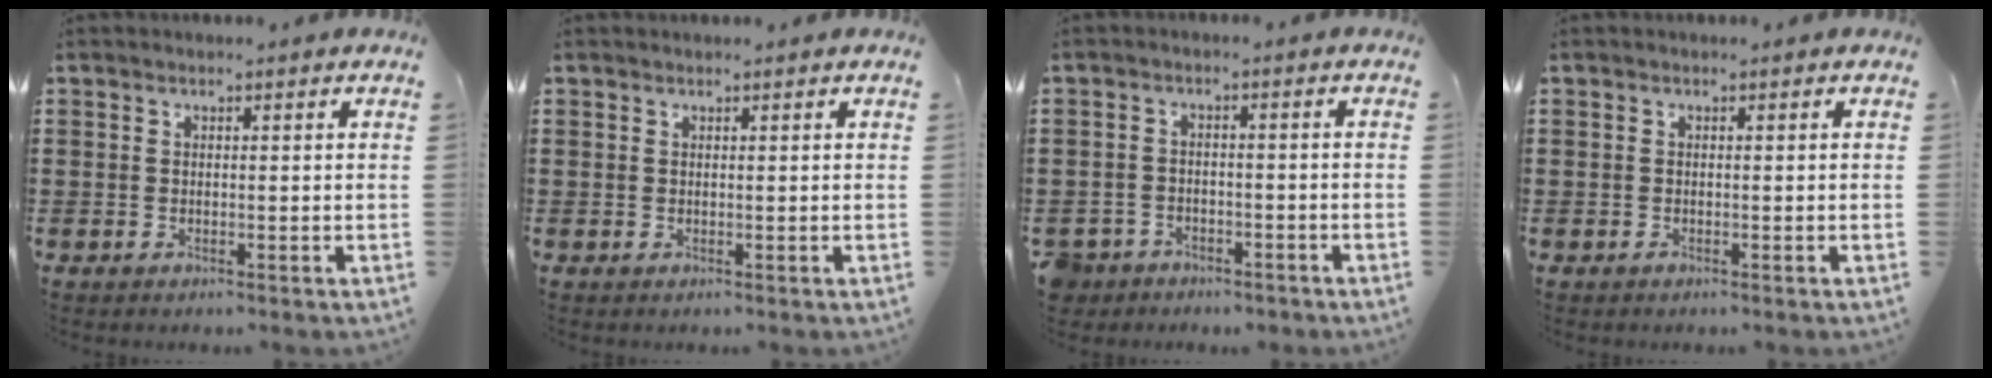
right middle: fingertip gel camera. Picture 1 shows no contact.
{"total": 0.0}
{"total": 3.0, "force": [-2.8, 1.1, 0.1], "torque": [-0.017, 0.000, -0.064]}
{"total": 0.6, "force": [-0.6, 0.3, 0.0], "torque": [-0.002, 0.002, -0.012]}